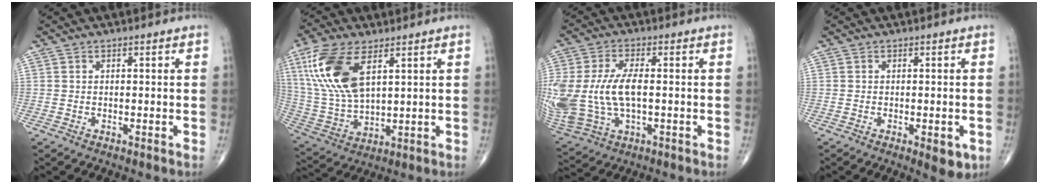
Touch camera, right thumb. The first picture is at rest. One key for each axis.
{"total": 15.8, "fx": 6.5, "fy": 7.4, "fz": 12.3, "tx": -0.263, "ty": -0.016, "tz": 0.136}
{"total": 17.6, "fx": -0.5, "fy": 9.8, "fz": 14.6, "tx": -0.360, "ty": -0.003, "tz": 0.007}
{"total": 3.9, "fx": -1.3, "fy": 1.6, "fz": 3.3, "tx": -0.030, "ty": -0.006, "tz": -0.012}